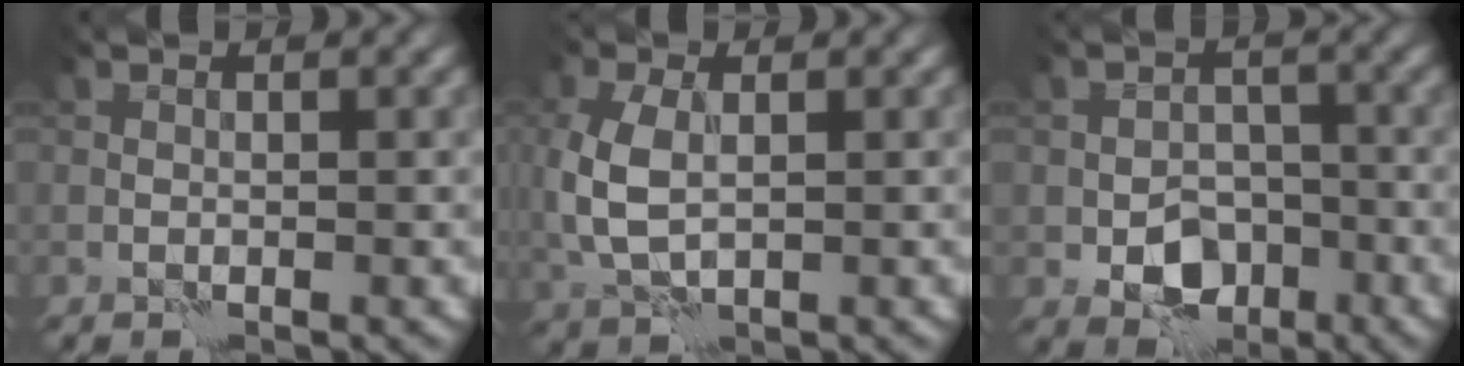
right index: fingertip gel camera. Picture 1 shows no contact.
{"total": 4.8, "force": [0.1, 3.0, 3.8], "torque": [-0.102, 0.002, 0.005]}
{"total": 4.9, "force": [-2.1, 3.6, 2.7], "torque": [-0.038, -0.006, -0.036]}